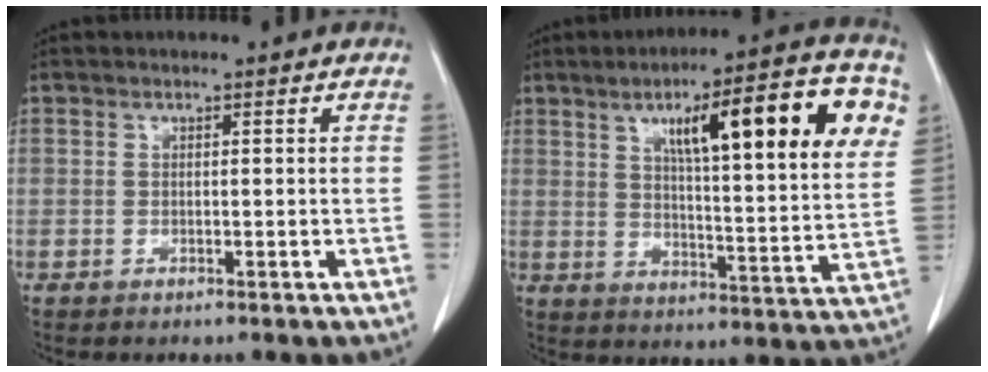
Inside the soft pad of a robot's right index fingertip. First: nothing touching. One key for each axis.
{"total": 20.6, "fx": 8.3, "fy": 2.9, "fz": 18.7, "tx": -0.258, "ty": 0.019, "tz": 0.117}